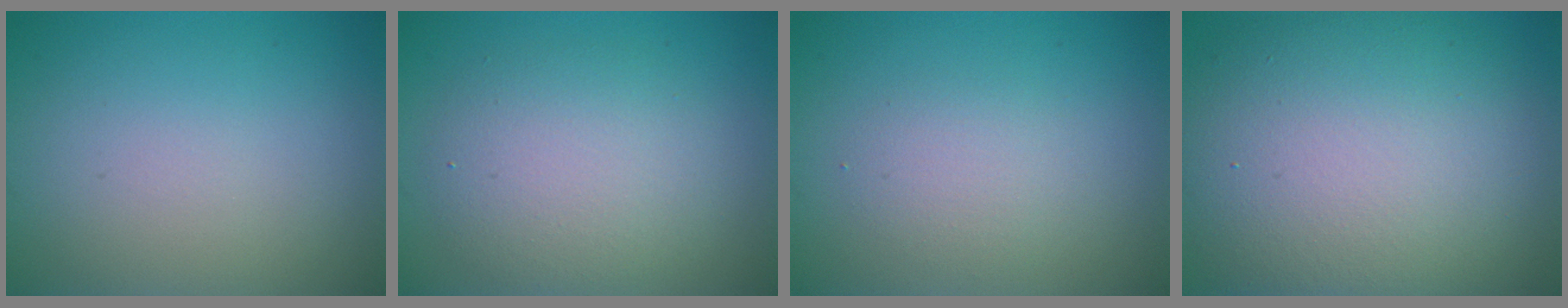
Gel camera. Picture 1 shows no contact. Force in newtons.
{"total": 4.9, "press": 4.8, "slide": 0.8}
{"total": 2.0, "press": 2.0, "slide": 0.2}
{"total": 13.9, "press": 13.9, "slide": 0.7}